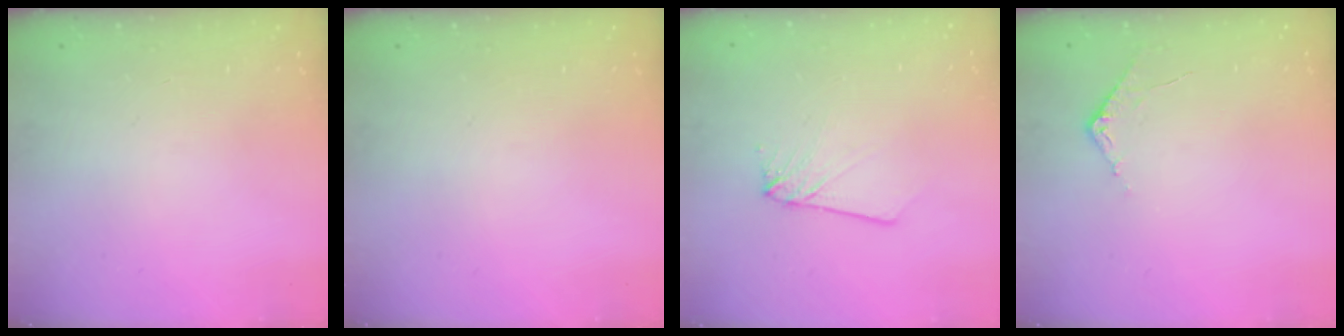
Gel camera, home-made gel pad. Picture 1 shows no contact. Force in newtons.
{"total": 0.0}
{"total": 3.3, "press": 3.3, "slide": 0.4}
{"total": 5.8, "press": 5.7, "slide": 0.6}